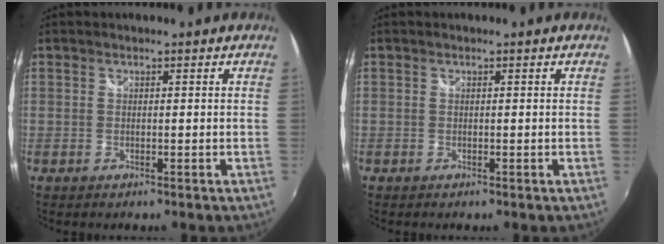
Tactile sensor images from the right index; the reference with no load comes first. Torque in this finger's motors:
{"motor_torque": [0.12, -0.02, -0.02, 0.01]}